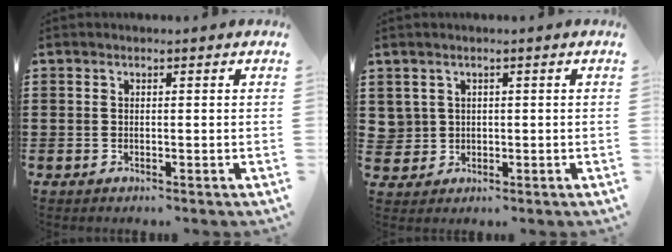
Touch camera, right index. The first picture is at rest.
{"total": 1.8, "force": [0.5, 1.7, 0.1], "torque": [-0.014, 0.007, 0.010]}